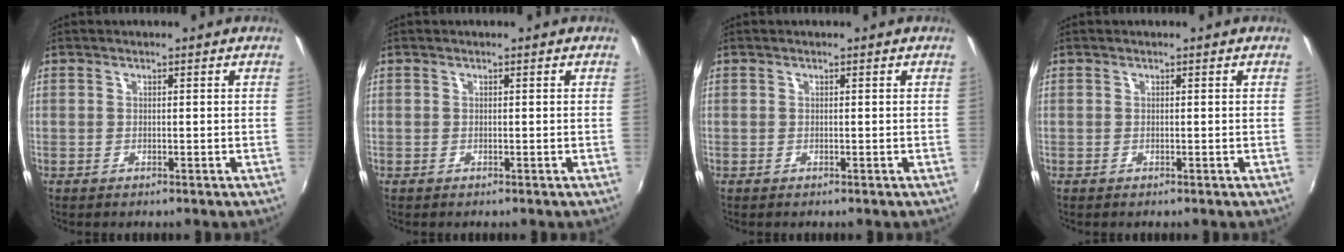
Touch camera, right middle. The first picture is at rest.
{"total": 0.0}
{"total": 0.0}
{"total": 0.0}